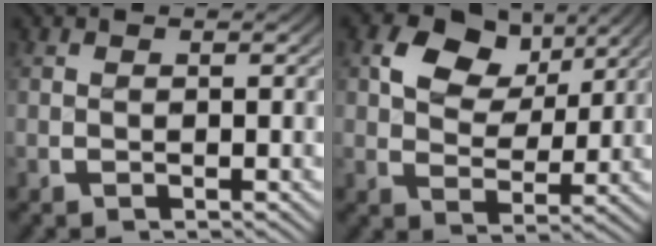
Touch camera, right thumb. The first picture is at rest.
{"total": 6.1, "force": [2.6, 4.3, 3.5], "torque": [-0.063, -0.012, 0.042]}